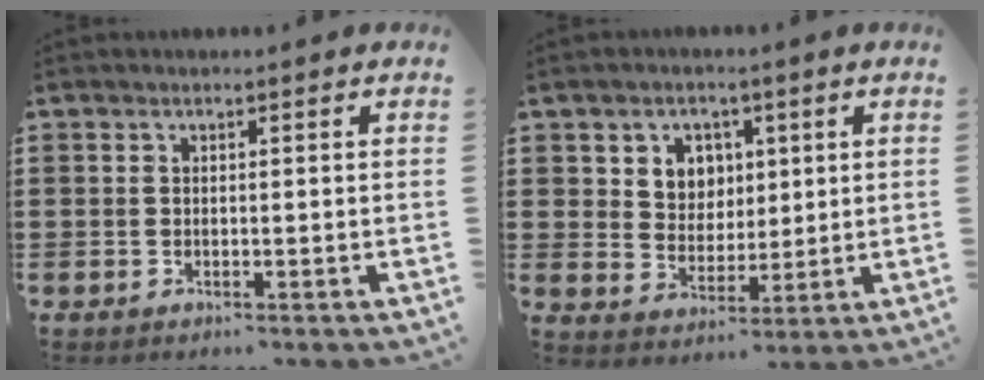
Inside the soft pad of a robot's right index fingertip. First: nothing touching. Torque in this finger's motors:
{"motor_torque": [0.69, 0.57, 0.15, 0.06]}